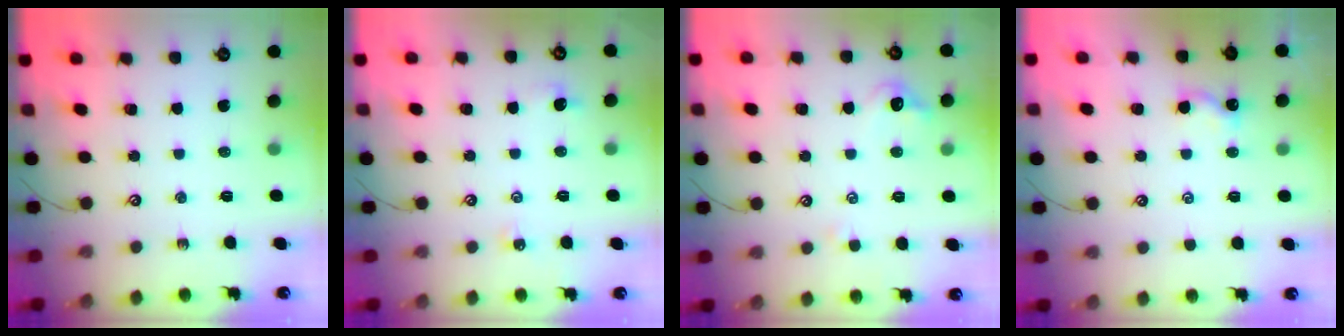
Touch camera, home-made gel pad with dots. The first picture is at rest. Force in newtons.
{"total": 1.4, "press": 1.3, "slide": 0.4}
{"total": 0.8, "press": 0.5, "slide": 0.7}
{"total": 0.0}